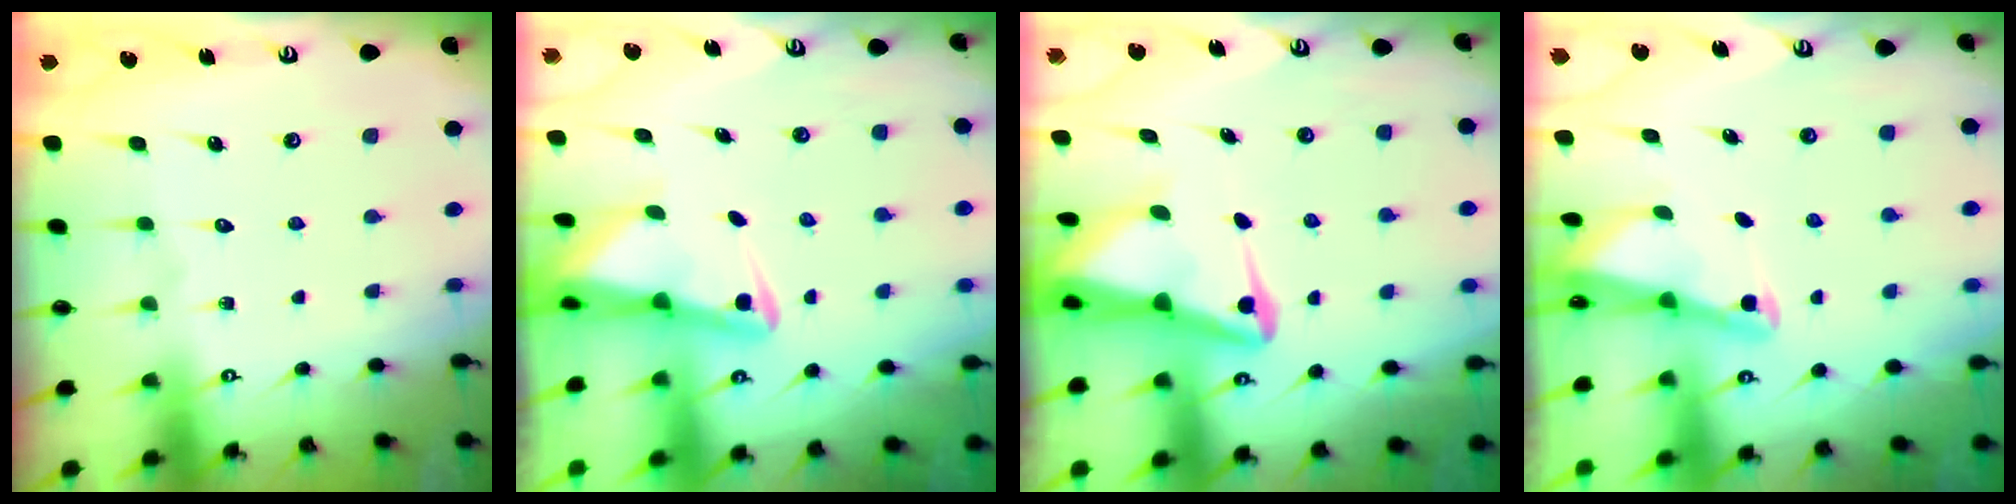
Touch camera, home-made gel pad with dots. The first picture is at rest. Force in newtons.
{"total": 2.7, "press": 2.6, "slide": 0.6}
{"total": 5.3, "press": 5.2, "slide": 0.9}
{"total": 2.2, "press": 2.2, "slide": 0.3}